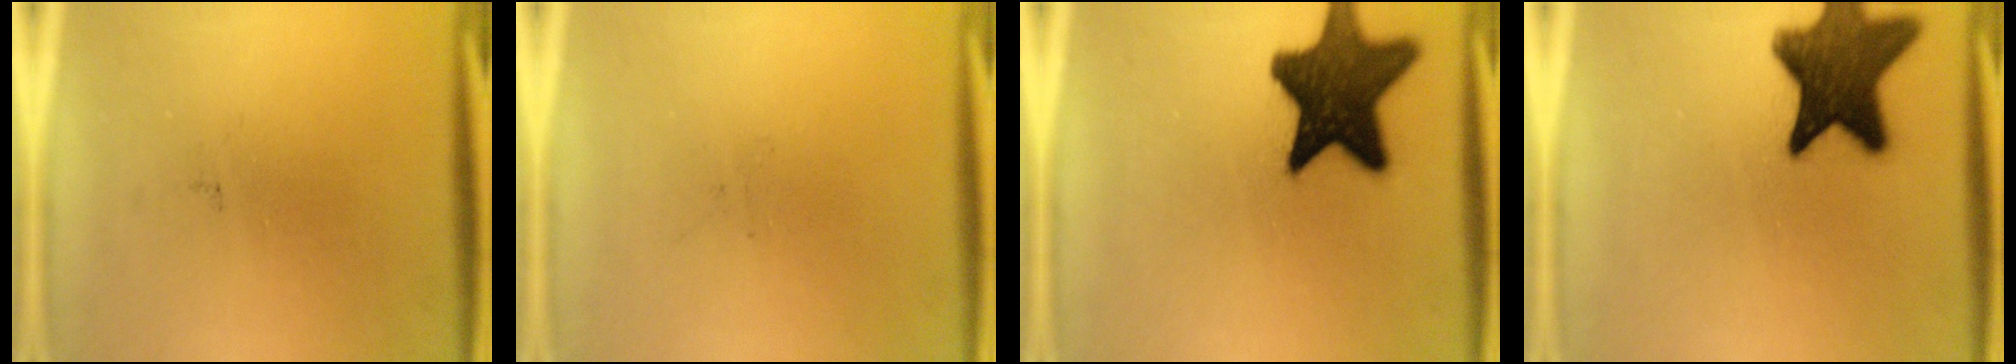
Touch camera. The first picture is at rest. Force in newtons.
{"total": 0.0}
{"total": 15.6}
{"total": 14.3}